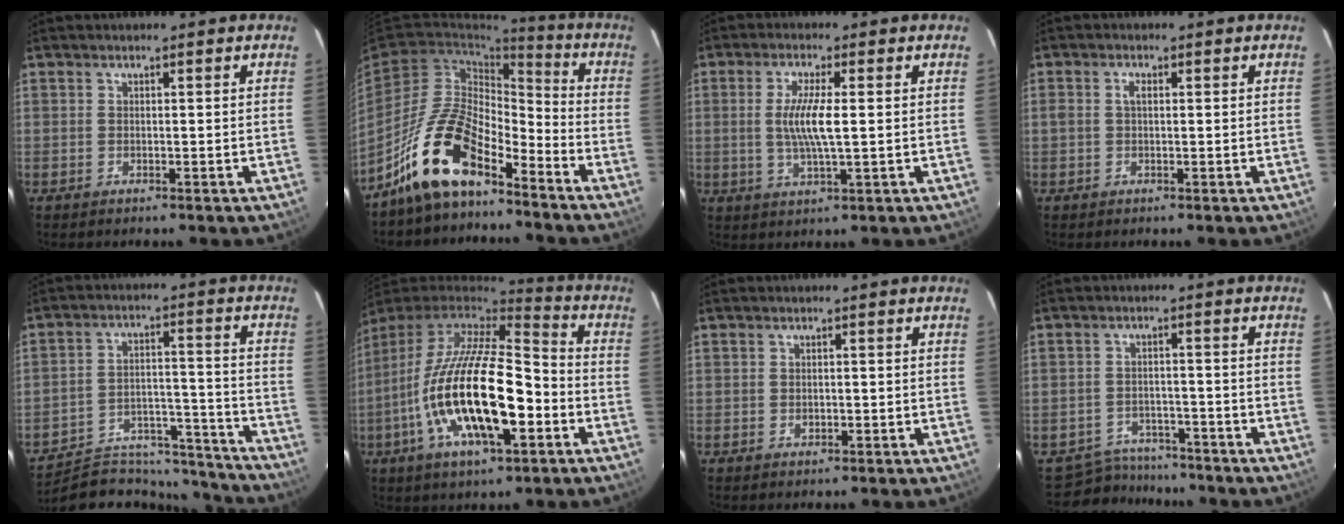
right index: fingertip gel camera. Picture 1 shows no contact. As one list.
[{"total": 13.9, "force": [-10.2, 5.0, 8.0], "torque": [-0.153, 0.016, -0.195]}, {"total": 6.9, "force": [0.3, 1.0, 6.8], "torque": [-0.129, -0.004, 0.006]}, {"total": 1.6, "force": [0.2, 0.9, 1.3], "torque": [-0.026, 0.005, 0.001]}, {"total": 18.8, "force": [-17.4, 5.9, 3.9], "torque": [-0.075, 0.040, -0.239]}, {"total": 23.2, "force": [-6.9, 8.1, 20.7], "torque": [-0.387, -0.031, -0.122]}, {"total": 1.3, "force": [-0.2, 1.2, 0.6], "torque": [-0.009, 0.001, -0.003]}, {"total": 6.9, "force": [-6.2, 3.1, -0.1], "torque": [-0.013, 0.014, -0.090]}]